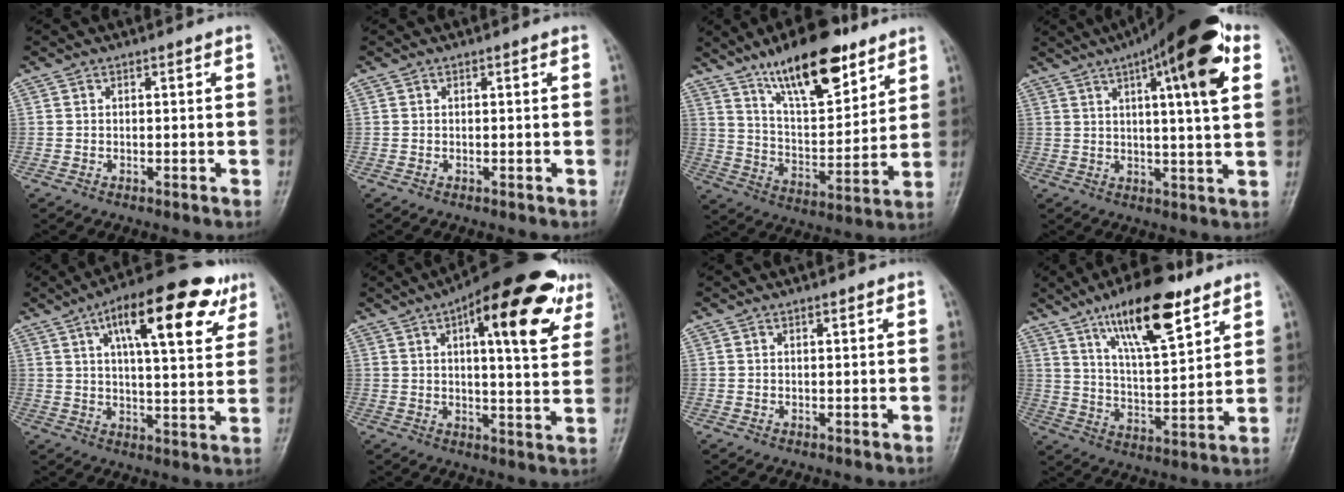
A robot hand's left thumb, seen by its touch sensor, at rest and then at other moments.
{"total": 0.0}
{"total": 18.2, "force": [12.0, 6.6, 11.9], "torque": [-0.156, -0.064, 0.209]}
{"total": 18.1, "force": [7.8, 4.1, 15.8], "torque": [-0.215, -0.006, 0.107]}
{"total": 19.0, "force": [9.1, 6.5, 15.3], "torque": [-0.197, -0.011, 0.132]}
{"total": 20.8, "force": [9.5, 7.0, 17.1], "torque": [-0.212, -0.011, 0.125]}
{"total": 0.8, "force": [0.6, 0.3, 0.5], "torque": [-0.009, -0.002, 0.008]}
{"total": 16.9, "force": [10.3, 5.4, 12.3], "torque": [-0.176, -0.050, 0.177]}